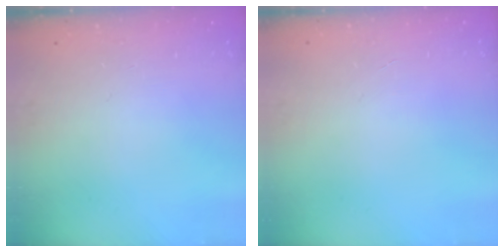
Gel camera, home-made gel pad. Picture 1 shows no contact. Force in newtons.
{"total": 0.9, "press": 0.8, "slide": 0.2}